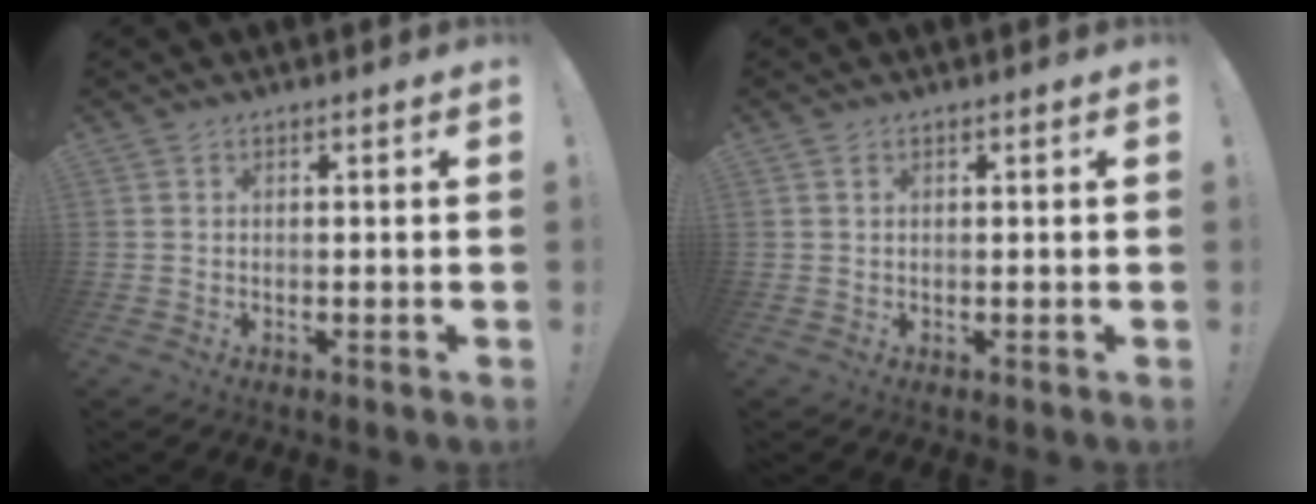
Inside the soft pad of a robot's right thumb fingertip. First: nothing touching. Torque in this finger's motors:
{"motor_torque": [-0.11, -0.13, -0.11, 0.11, 0.02]}